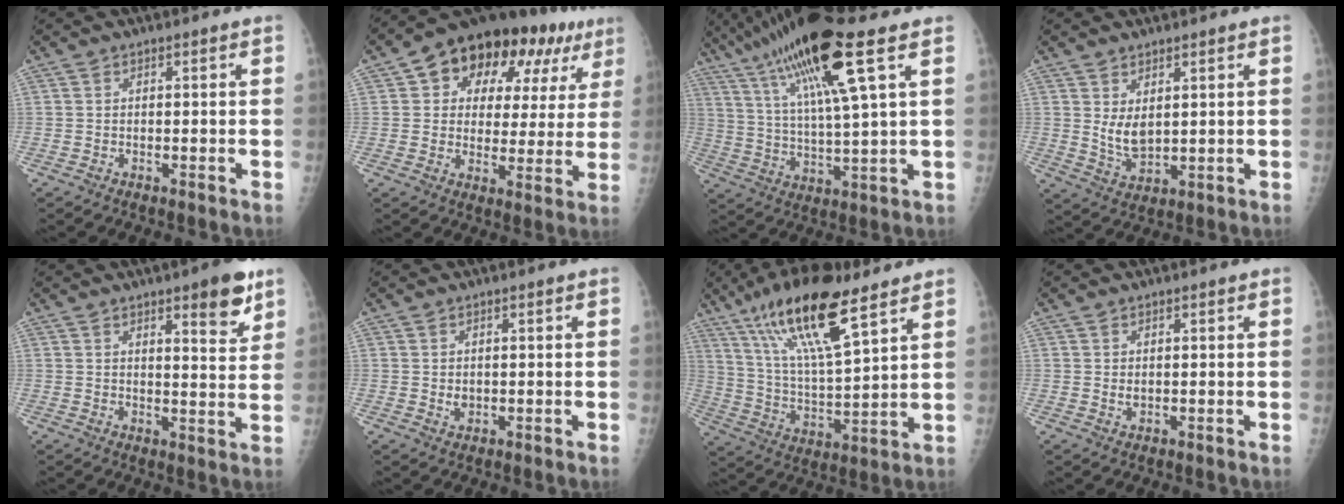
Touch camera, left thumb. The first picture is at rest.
{"total": 21.4, "force": [9.9, 12.6, 14.1], "torque": [-0.150, 0.015, 0.139]}
{"total": 20.0, "force": [10.3, 2.5, 17.0], "torque": [-0.324, -0.013, 0.184]}
{"total": 5.0, "force": [1.6, 2.6, 4.0], "torque": [-0.064, -0.021, 0.042]}
{"total": 8.5, "force": [5.0, 2.4, 6.4], "torque": [-0.066, -0.029, 0.066]}
{"total": 1.7, "force": [0.1, 1.3, 1.1], "torque": [-0.010, -0.002, 0.007]}
{"total": 18.8, "force": [11.6, 4.6, 14.1], "torque": [-0.242, -0.046, 0.217]}
{"total": 1.3, "force": [0.3, 0.8, 1.0], "torque": [-0.014, -0.001, 0.009]}